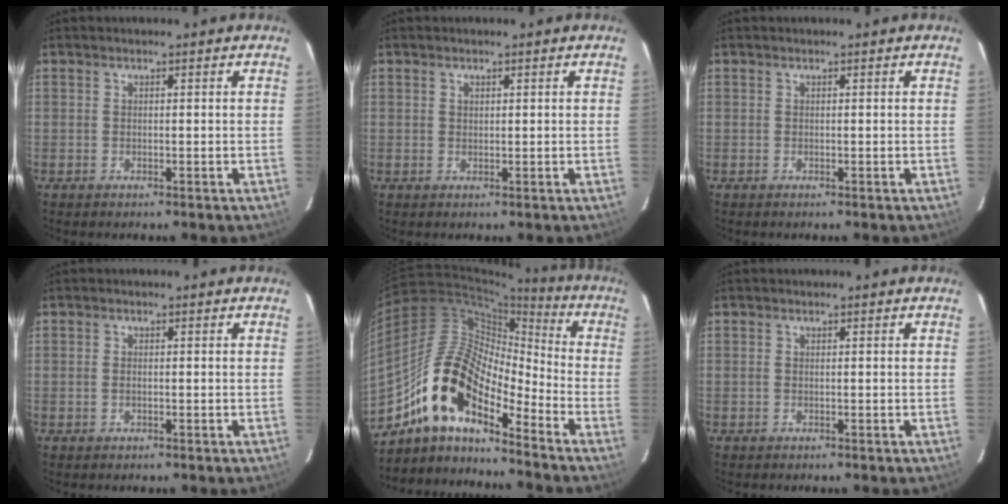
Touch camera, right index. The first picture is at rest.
{"total": 0.7, "force": [0.4, 0.5, 0.3], "torque": [-0.004, 0.002, 0.008]}
{"total": 0.0}
{"total": 0.8, "force": [-0.2, 0.5, 0.7], "torque": [-0.013, 0.002, -0.003]}
{"total": 15.7, "force": [-11.1, 5.6, 9.6], "torque": [-0.168, 0.009, -0.227]}
{"total": 0.0}